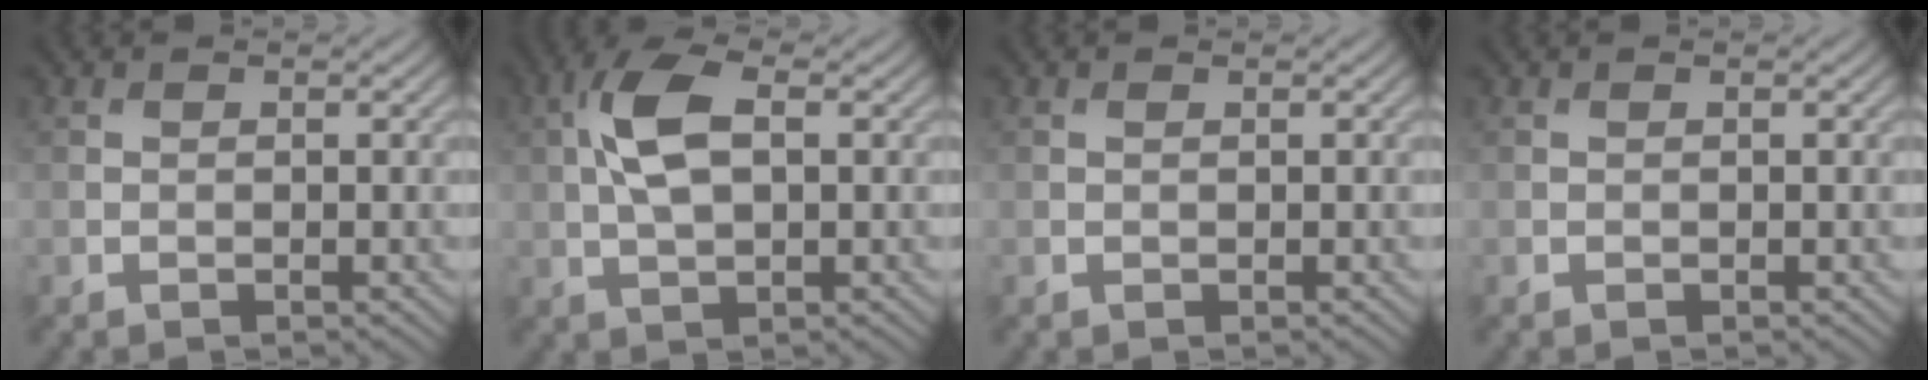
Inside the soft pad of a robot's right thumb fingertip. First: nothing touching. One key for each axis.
{"total": 6.9, "fx": 1.1, "fy": 3.3, "fz": 6.0, "tx": -0.135, "ty": 0.014, "tz": 0.017}
{"total": 0.0}
{"total": 0.0}